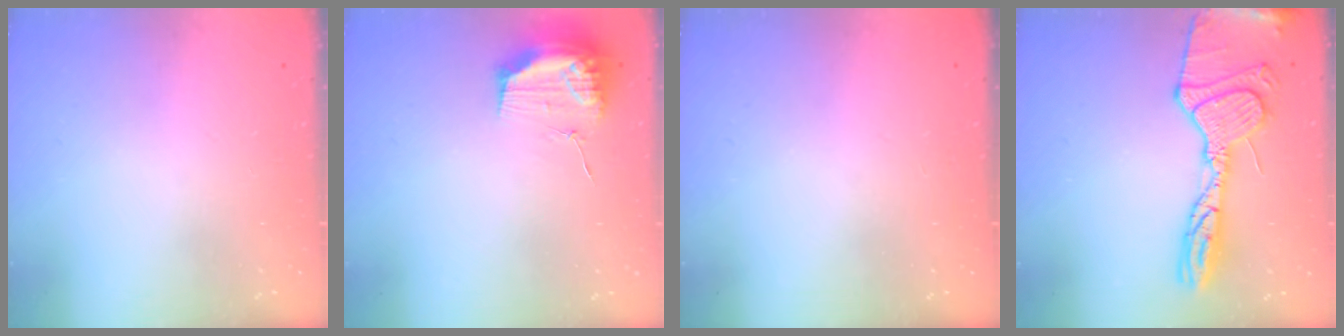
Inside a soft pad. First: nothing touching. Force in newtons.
{"total": 12.4, "press": 12.4, "slide": 0.1}
{"total": 0.0}
{"total": 18.8, "press": 18.7, "slide": 1.5}